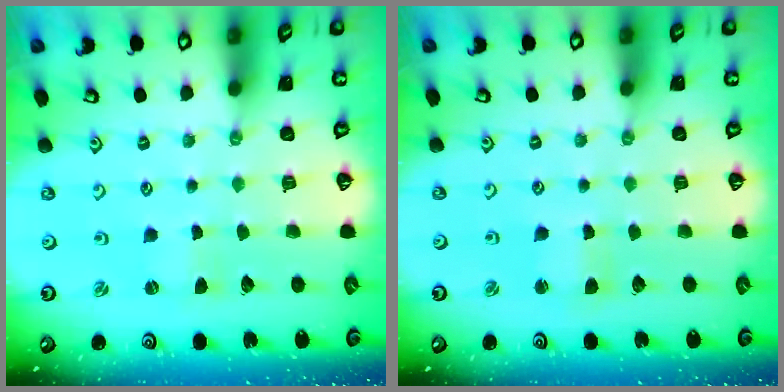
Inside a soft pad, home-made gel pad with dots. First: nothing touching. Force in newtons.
{"total": 2.2, "press": 2.2, "slide": 0.3}